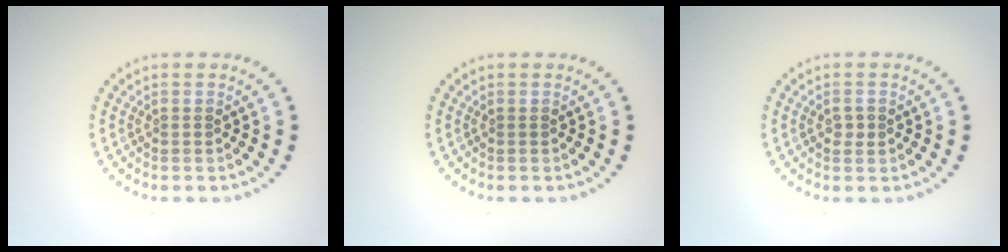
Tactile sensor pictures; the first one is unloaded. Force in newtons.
{"total": 0.0}
{"total": 1.1, "press": 1.1, "slide": 0.1}